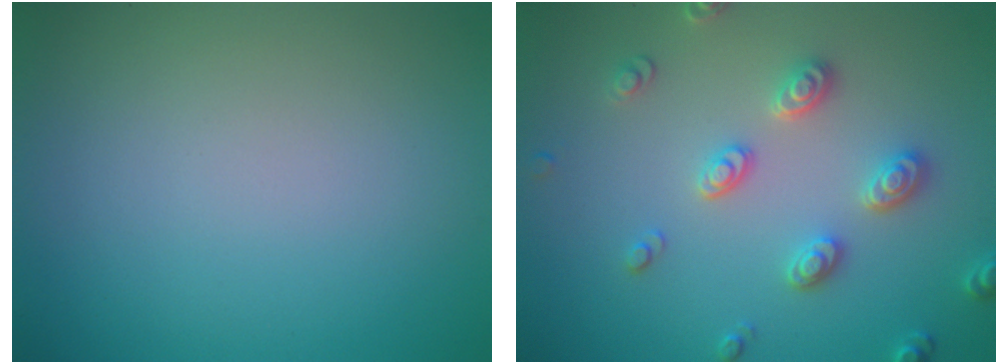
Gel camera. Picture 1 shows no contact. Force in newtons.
{"total": 3.1, "press": 3.0, "slide": 0.5}